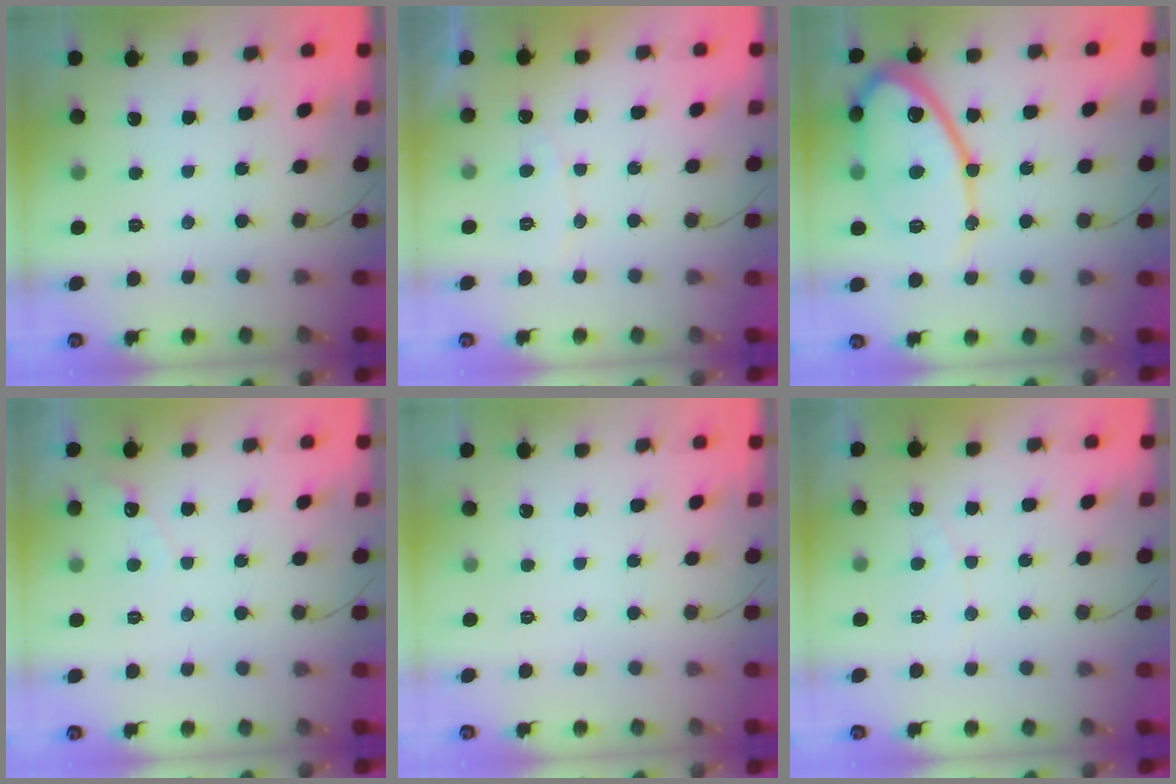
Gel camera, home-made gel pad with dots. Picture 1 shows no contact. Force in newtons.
{"total": 4.4, "press": 4.4, "slide": 0.3}
{"total": 16.3, "press": 16.3, "slide": 1.4}
{"total": 3.4, "press": 3.4, "slide": 0.2}
{"total": 0.0}
{"total": 2.5, "press": 2.5, "slide": 0.1}